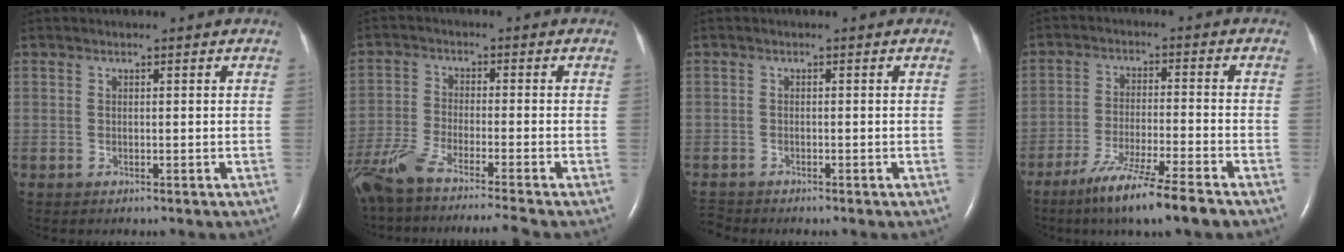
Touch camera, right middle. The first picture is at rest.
{"total": 13.3, "force": [-11.3, -0.9, 6.9], "torque": [-0.125, -0.029, -0.191]}
{"total": 1.6, "force": [-1.6, 0.2, -0.2], "torque": [0.006, -0.009, -0.028]}
{"total": 10.6, "force": [-7.6, -0.6, 7.2], "torque": [-0.129, -0.033, -0.133]}